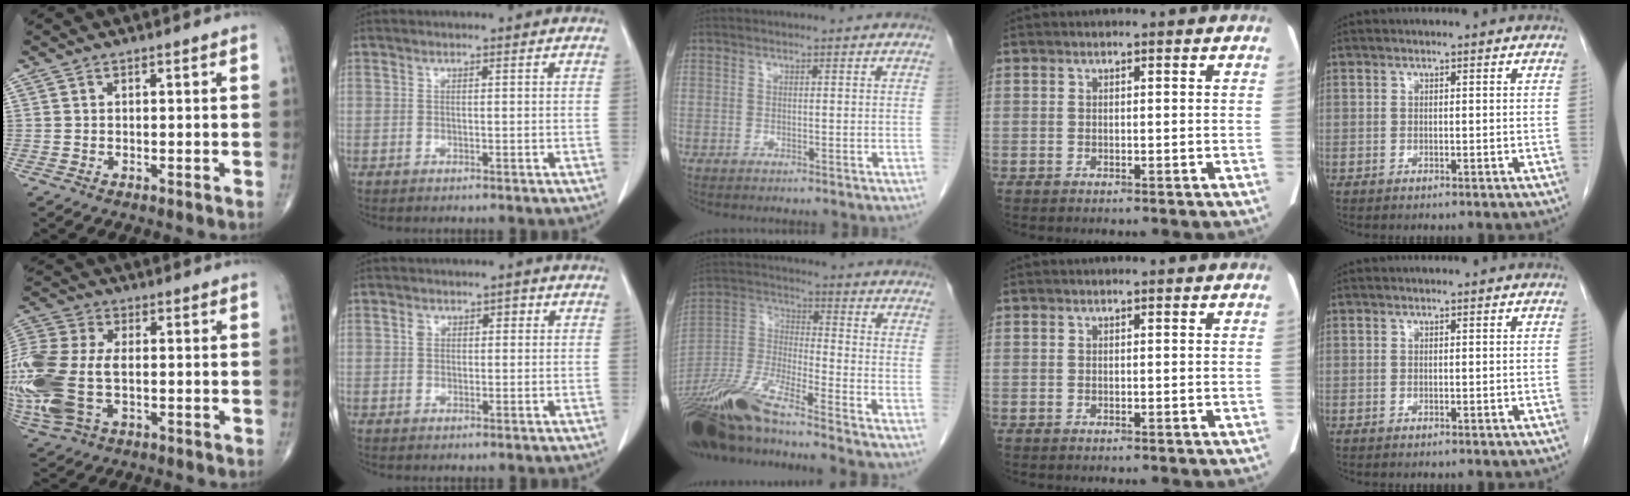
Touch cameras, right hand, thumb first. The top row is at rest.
{"thumb": {"total": 23.5, "force": [-2.9, 14.3, 18.5], "torque": [-0.514, -0.001, -0.043]}, "index": {"total": 2.6, "force": [0.8, 1.9, 1.5], "torque": [-0.024, 0.017, 0.013]}, "middle": {"total": 17.7, "force": [-14.6, 0.7, 10.0], "torque": [-0.229, -0.021, -0.281]}}